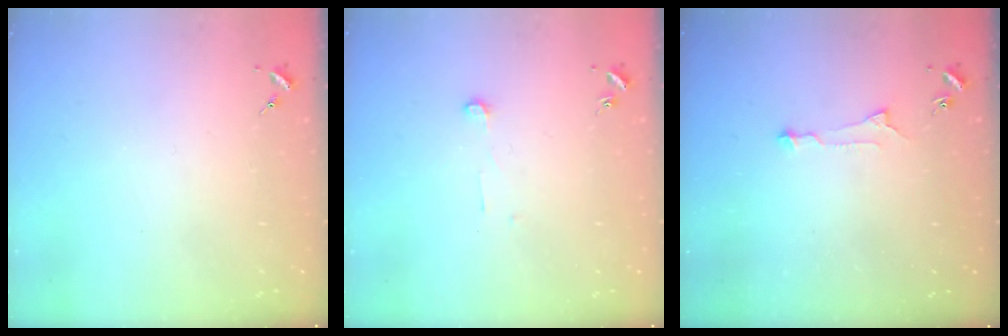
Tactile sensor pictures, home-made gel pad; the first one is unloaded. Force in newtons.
{"total": 3.4, "press": 3.4, "slide": 0.4}
{"total": 5.1, "press": 5.1, "slide": 0.3}